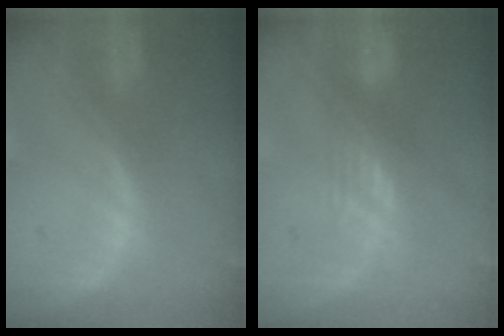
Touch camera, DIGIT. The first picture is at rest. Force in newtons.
{"total": 3.0, "press": 2.6, "slide": 1.5}